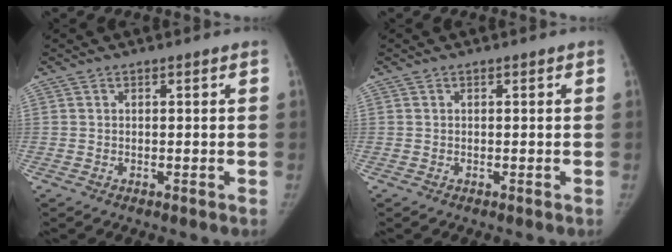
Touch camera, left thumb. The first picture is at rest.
{"total": 0.0}